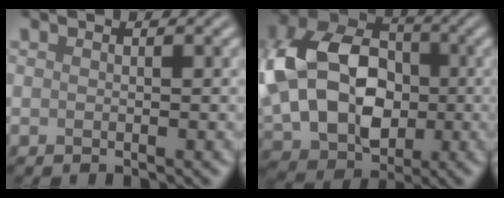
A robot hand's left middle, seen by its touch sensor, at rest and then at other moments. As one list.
[{"total": 14.3, "force": [-0.2, 10.3, 9.9], "torque": [-0.196, 0.005, 0.004]}]